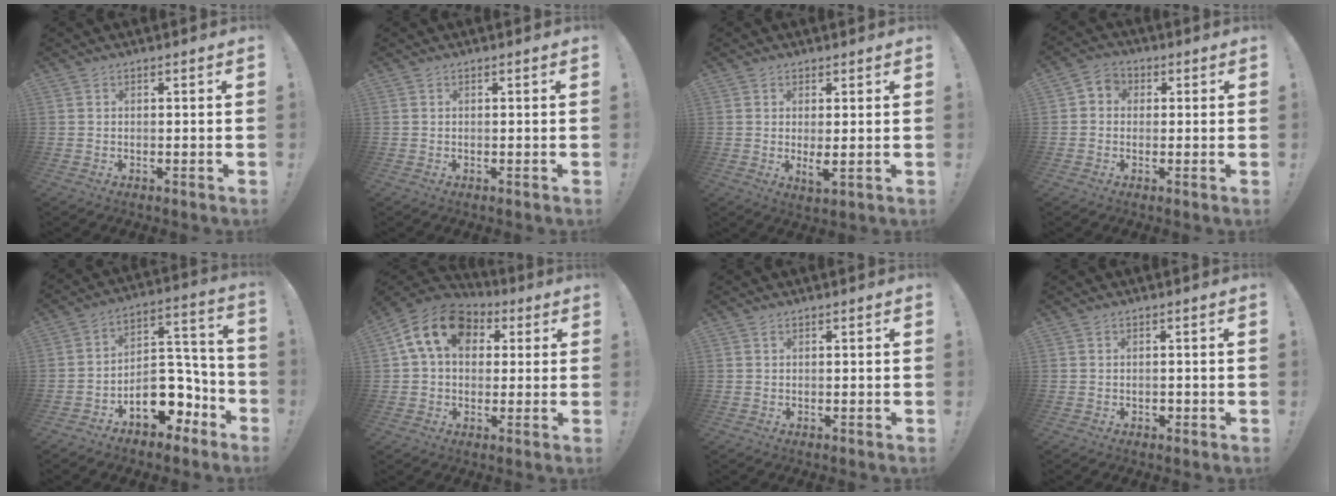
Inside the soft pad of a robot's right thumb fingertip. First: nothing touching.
{"total": 0.0}
{"total": 3.7, "force": [0.9, 0.7, 3.5], "torque": [-0.058, -0.020, 0.015]}
{"total": 4.0, "force": [-0.2, 3.7, 1.5], "torque": [-0.022, 0.008, -0.003]}
{"total": 15.5, "force": [-7.2, 10.9, 8.4], "torque": [-0.082, 0.047, -0.103]}
{"total": 14.7, "force": [4.9, 10.4, 9.1], "torque": [-0.143, 0.001, 0.096]}
{"total": 0.0}
{"total": 0.9, "force": [-0.3, 0.7, 0.2], "torque": [-0.005, 0.000, -0.005]}